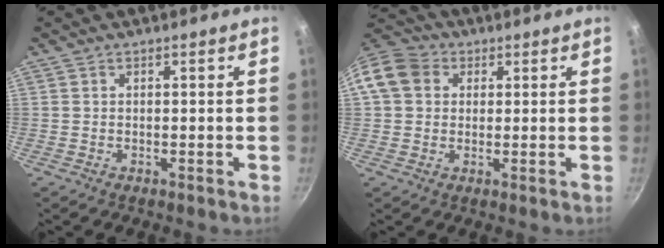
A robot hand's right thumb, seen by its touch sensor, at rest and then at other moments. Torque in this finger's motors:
{"motor_torque": [1.92, 3.07, 1.27, 0.21, 0.65]}